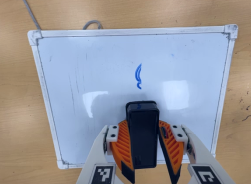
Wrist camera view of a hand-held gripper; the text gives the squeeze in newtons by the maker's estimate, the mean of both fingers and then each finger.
{"total": 8.0, "left": 8.4, "right": 7.5}